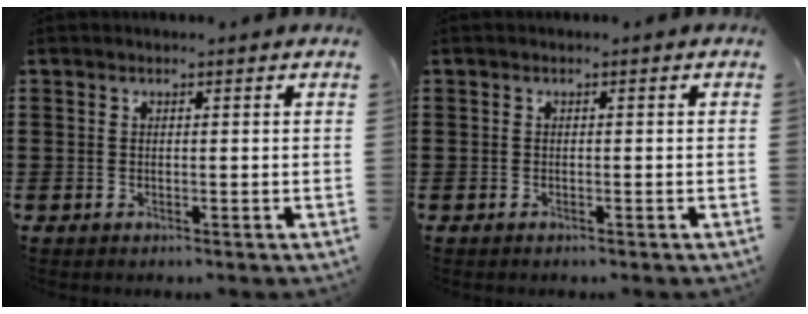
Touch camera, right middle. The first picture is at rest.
{"total": 0.0}